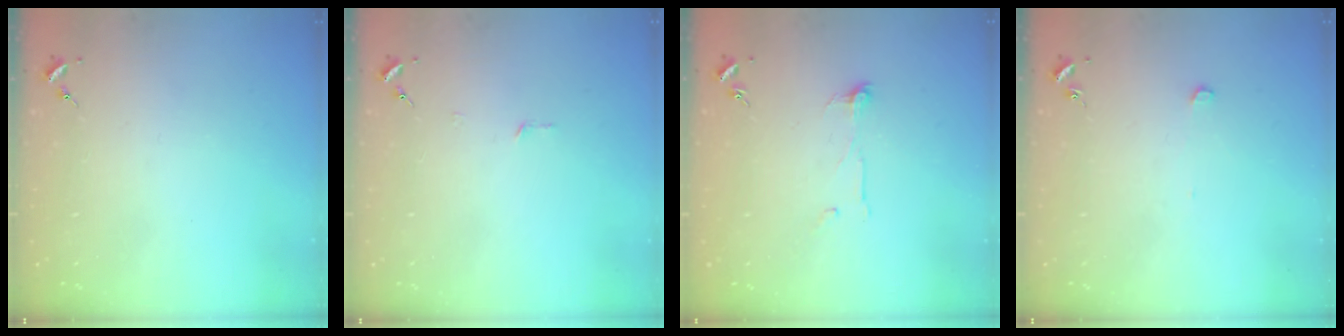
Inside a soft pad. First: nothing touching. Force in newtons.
{"total": 2.7, "press": 2.7, "slide": 0.2}
{"total": 4.9, "press": 4.8, "slide": 0.4}
{"total": 2.4, "press": 2.4, "slide": 0.0}